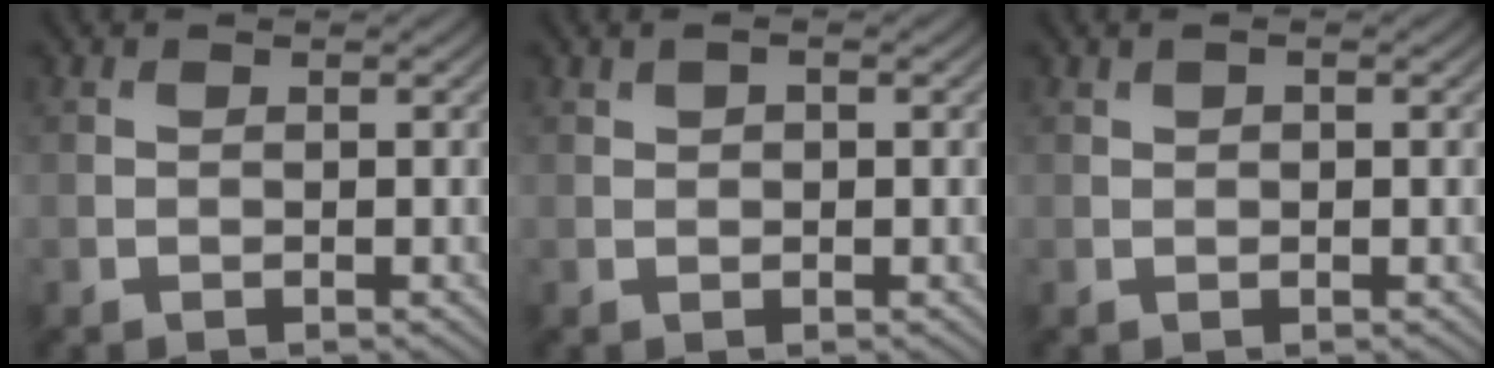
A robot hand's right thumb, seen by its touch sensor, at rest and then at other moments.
{"total": 1.1, "force": [0.5, 0.7, 0.8], "torque": [-0.014, 0.003, 0.010]}
{"total": 0.8, "force": [0.4, 0.5, 0.6], "torque": [-0.009, 0.002, 0.007]}